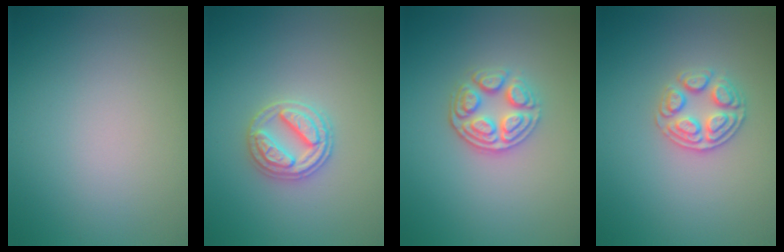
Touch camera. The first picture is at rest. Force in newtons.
{"total": 2.9, "press": 2.8, "slide": 0.4}
{"total": 3.6, "press": 3.1, "slide": 1.8}
{"total": 2.7, "press": 2.6, "slide": 0.8}